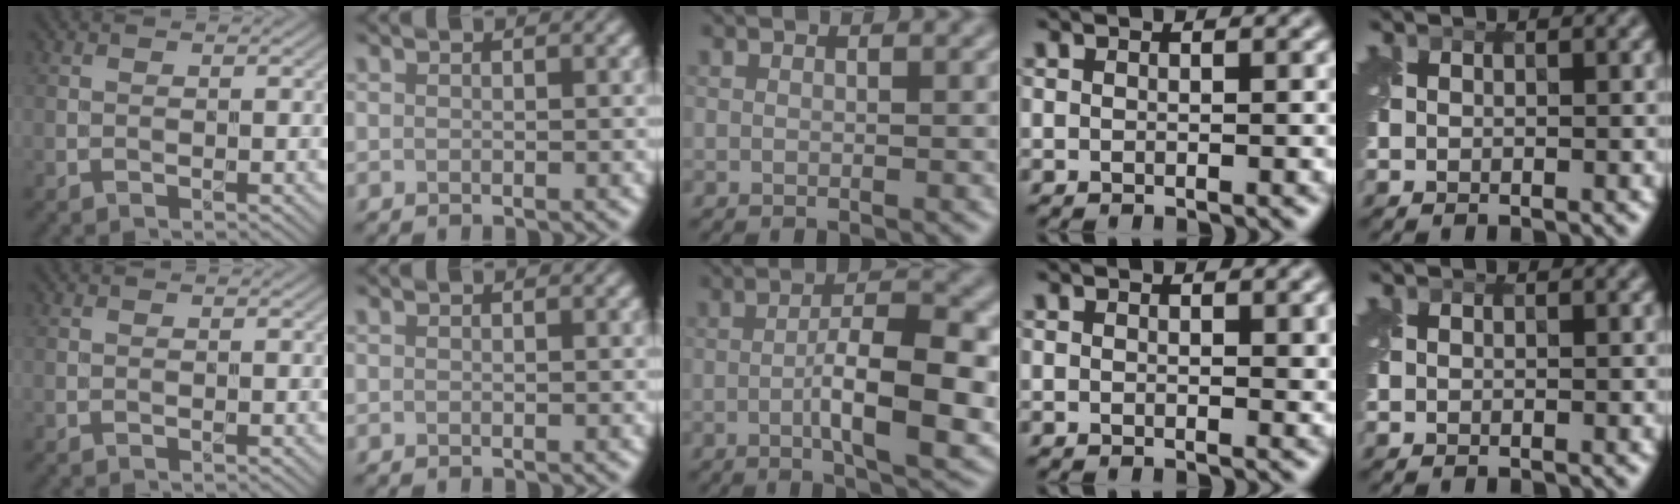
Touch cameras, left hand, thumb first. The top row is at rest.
{"middle": {"total": 8.0, "force": [-1.4, 2.3, 7.6], "torque": [-0.124, -0.002, -0.021]}, "ring": {"total": 1.0, "force": [0.3, 0.3, 0.9], "torque": [-0.010, -0.002, 0.004]}}